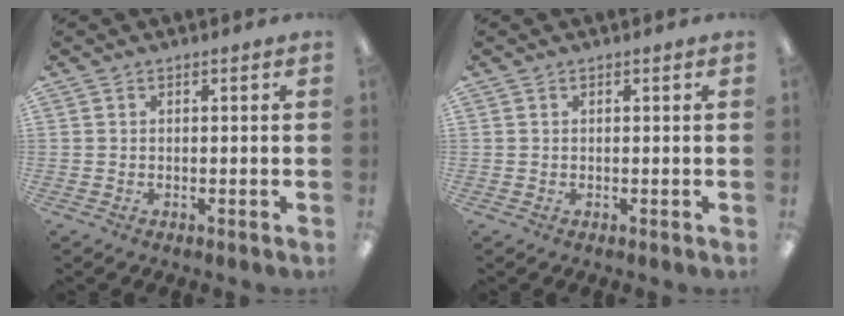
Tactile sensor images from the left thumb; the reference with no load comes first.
{"total": 0.0}